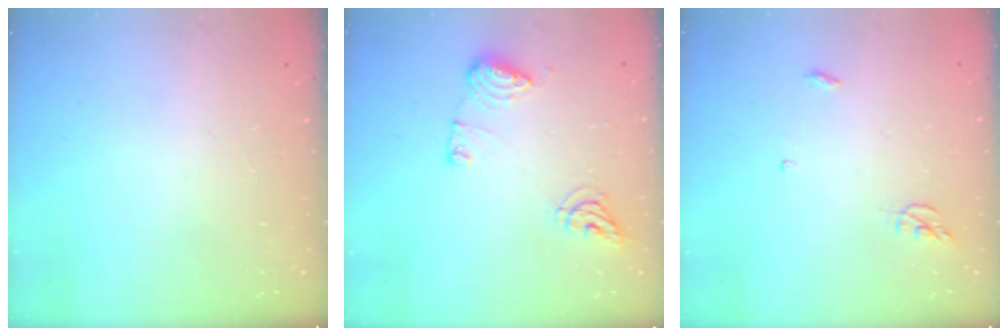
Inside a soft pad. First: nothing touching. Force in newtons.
{"total": 9.4, "press": 9.4, "slide": 0.3}
{"total": 4.3, "press": 4.3, "slide": 0.3}